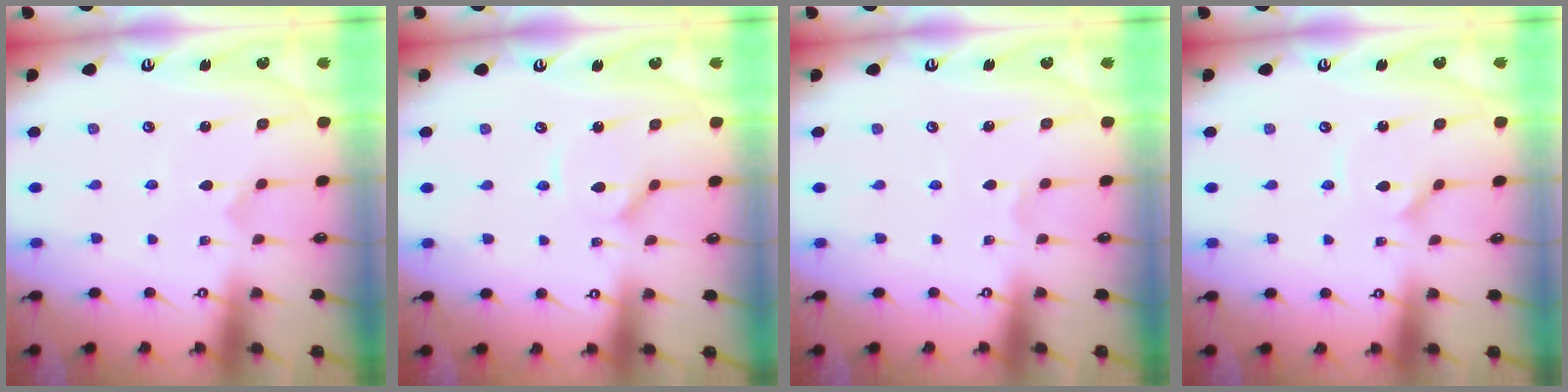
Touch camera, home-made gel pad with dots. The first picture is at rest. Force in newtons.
{"total": 3.0, "press": 2.9, "slide": 0.4}
{"total": 1.0, "press": 1.0, "slide": 0.1}
{"total": 1.6, "press": 1.6, "slide": 0.1}